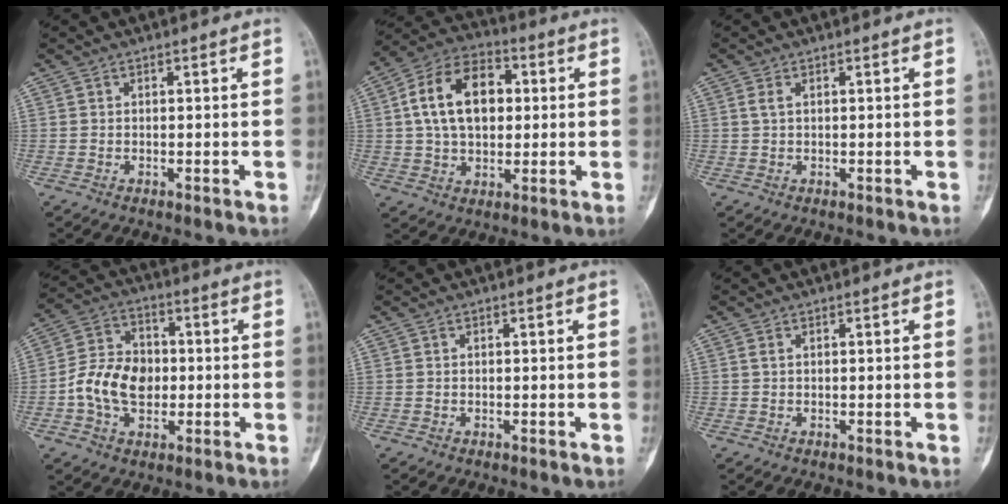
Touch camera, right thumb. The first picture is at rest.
{"total": 15.4, "force": [2.5, 10.0, 11.4], "torque": [-0.174, 0.018, 0.036]}
{"total": 1.4, "force": [0.5, 0.7, 1.1], "torque": [-0.031, 0.007, 0.013]}
{"total": 11.7, "force": [-1.6, 8.5, 7.9], "torque": [-0.126, 0.023, -0.035]}
{"total": 0.0}
{"total": 0.7, "force": [0.2, 0.3, 0.6], "torque": [-0.014, 0.005, 0.004]}